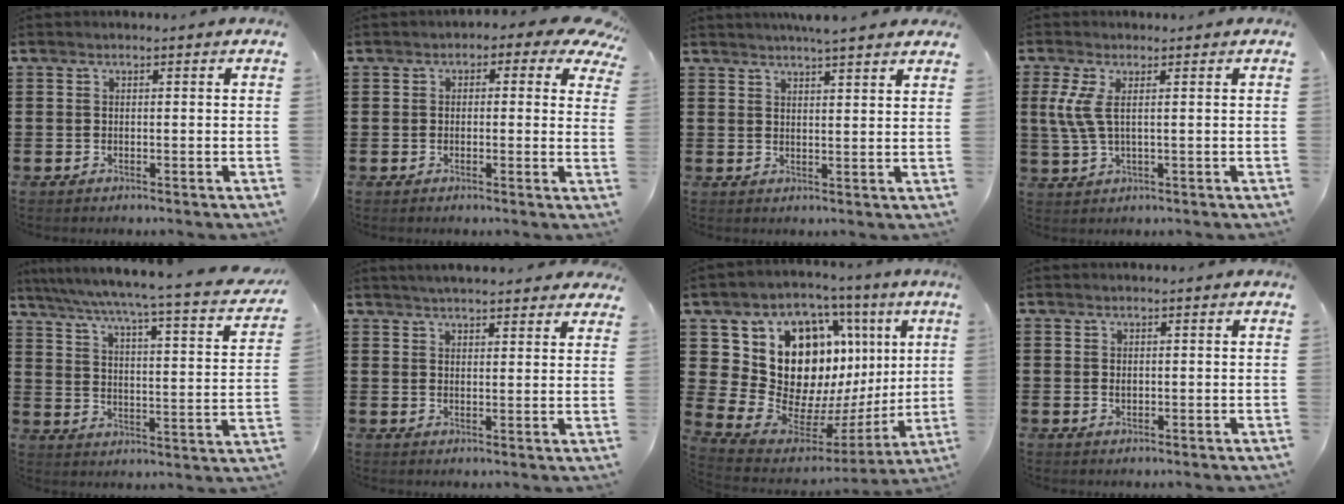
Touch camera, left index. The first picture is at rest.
{"total": 2.3, "force": [0.6, 1.4, 1.7], "torque": [-0.030, 0.006, 0.004]}
{"total": 3.6, "force": [3.4, -0.3, 1.2], "torque": [-0.032, -0.008, 0.062]}
{"total": 4.5, "force": [1.0, 1.0, 4.2], "torque": [-0.115, -0.013, 0.009]}
{"total": 4.4, "force": [3.4, -0.9, 2.6], "torque": [-0.069, -0.045, 0.044]}
{"total": 3.6, "force": [3.5, 0.3, 0.8], "torque": [-0.024, -0.006, 0.064]}
{"total": 15.1, "force": [4.8, 12.0, 7.8], "torque": [-0.171, -0.047, 0.097]}
{"total": 0.6, "force": [0.1, 0.4, 0.4], "torque": [-0.010, 0.001, 0.002]}